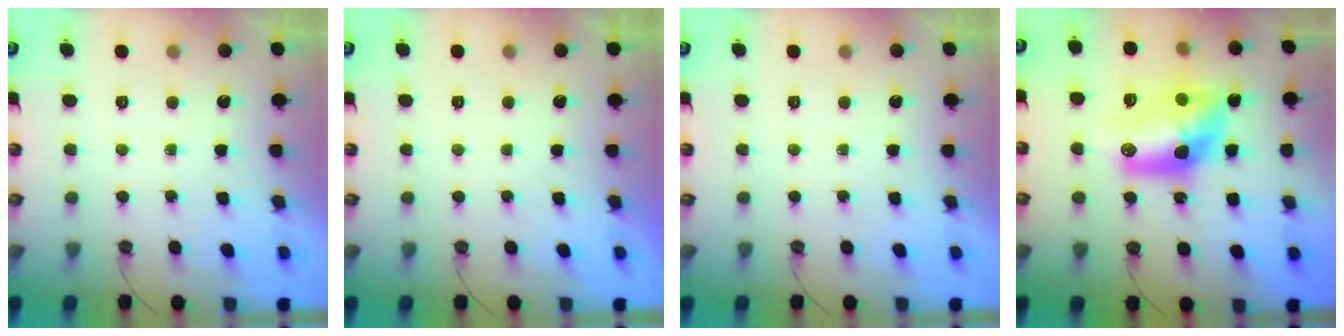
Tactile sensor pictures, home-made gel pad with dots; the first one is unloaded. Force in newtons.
{"total": 0.0}
{"total": 0.0}
{"total": 13.5, "press": 13.4, "slide": 1.1}